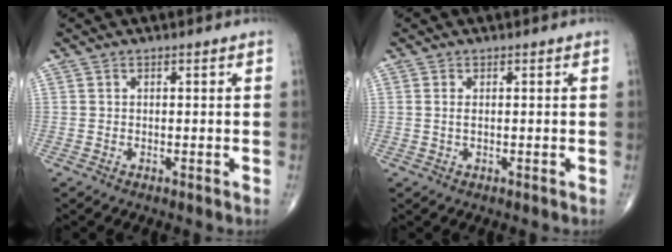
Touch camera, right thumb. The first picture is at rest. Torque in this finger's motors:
{"motor_torque": [-0.50, 0.25, 0.24, 0.22, 0.01]}